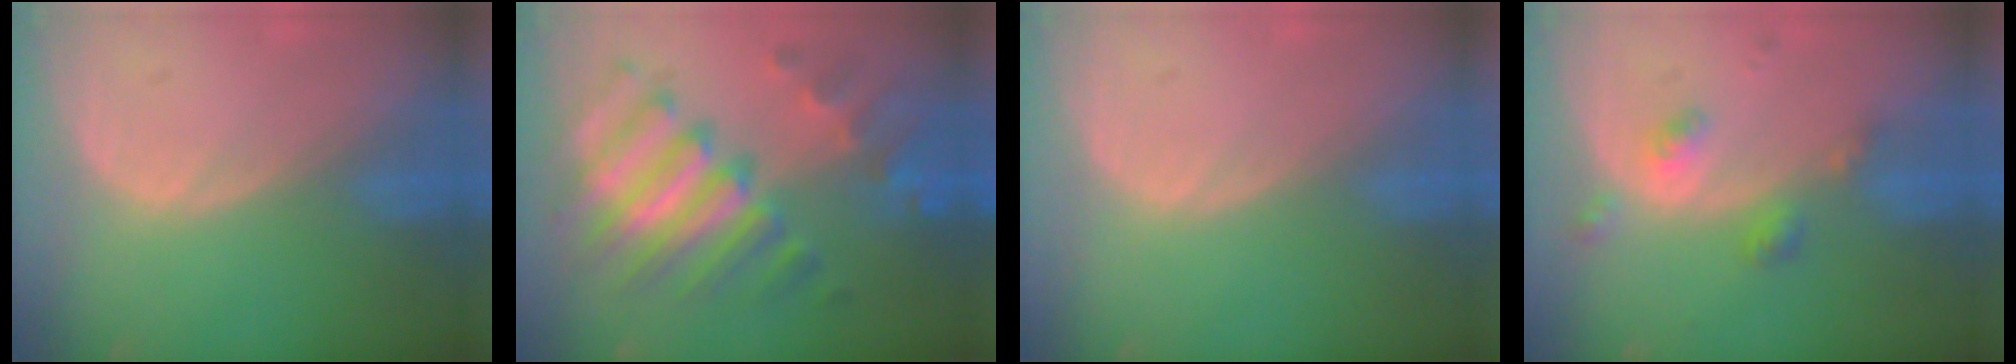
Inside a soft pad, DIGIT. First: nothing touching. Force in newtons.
{"total": 11.8, "press": 11.7, "slide": 1.2}
{"total": 0.0}
{"total": 4.4, "press": 4.0, "slide": 2.0}